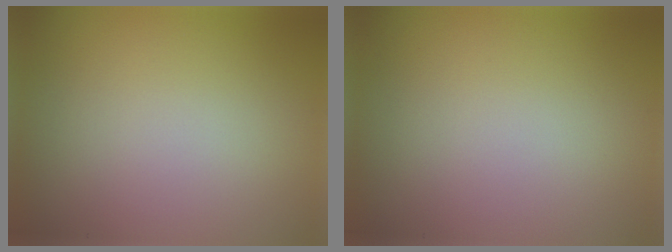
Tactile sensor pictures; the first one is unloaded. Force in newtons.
{"total": 0.0}